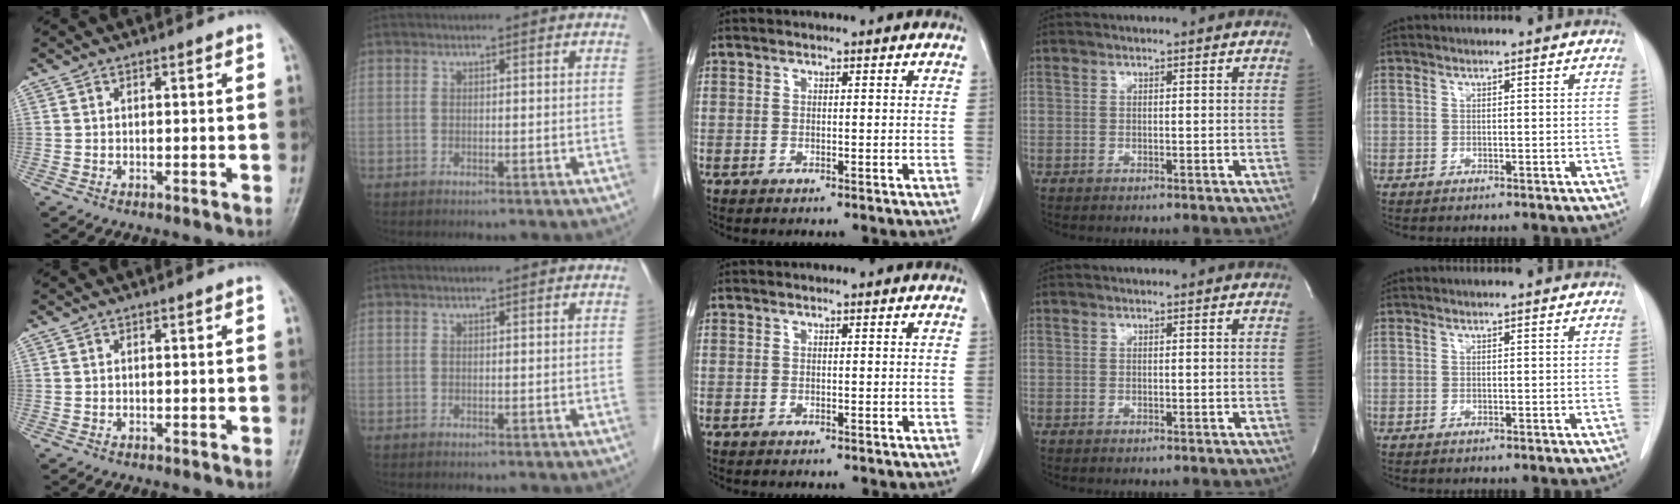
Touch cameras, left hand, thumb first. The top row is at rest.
{}